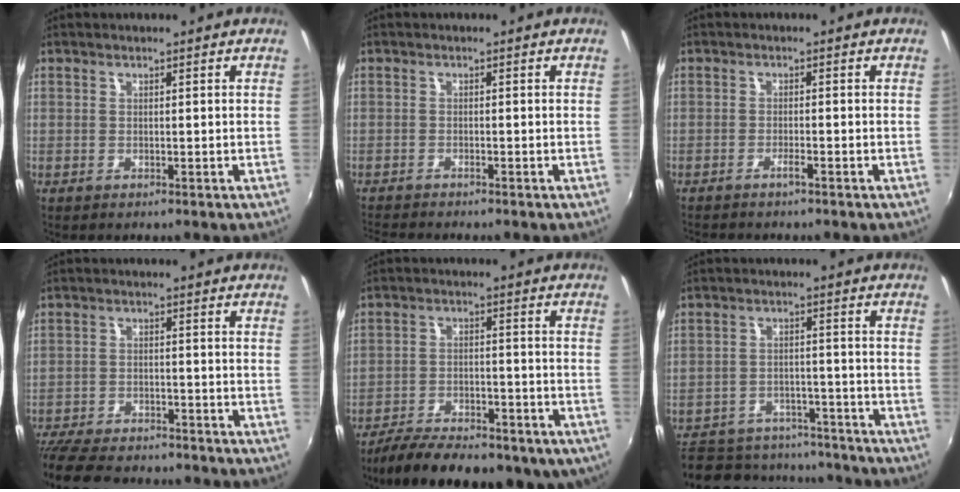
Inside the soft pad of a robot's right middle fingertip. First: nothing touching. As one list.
[{"total": 3.7, "force": [-3.5, 0.0, 1.2], "torque": [-0.036, -0.014, -0.066]}, {"total": 1.8, "force": [-1.5, -0.2, 0.9], "torque": [-0.026, 0.001, -0.030]}, {"total": 15.2, "force": [-13.2, 4.2, 6.3], "torque": [-0.148, -0.026, -0.205]}, {"total": 19.1, "force": [-14.3, 7.2, 10.5], "torque": [-0.201, -0.036, -0.198]}, {"total": 17.9, "force": [-14.2, 8.8, 6.4], "torque": [-0.157, 0.021, -0.177]}]